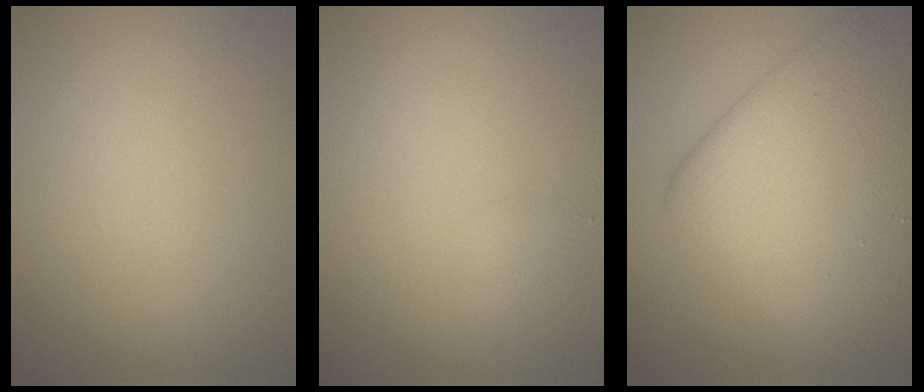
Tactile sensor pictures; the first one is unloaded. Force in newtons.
{"total": 0.7, "press": 0.7, "slide": 0.0}
{"total": 10.7, "press": 10.7, "slide": 0.2}